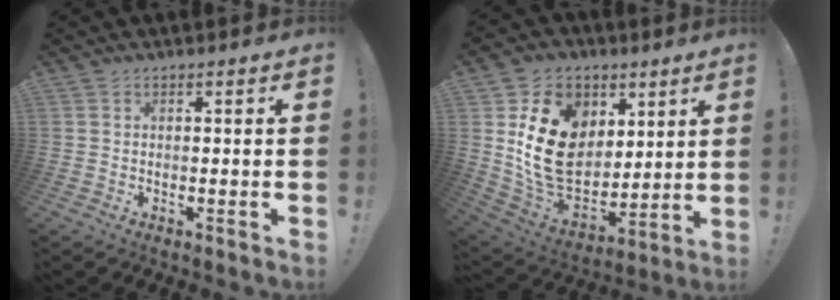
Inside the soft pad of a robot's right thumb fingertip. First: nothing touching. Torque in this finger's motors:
{"motor_torque": [1.91, 3.10, 0.34, 0.21, 0.18]}